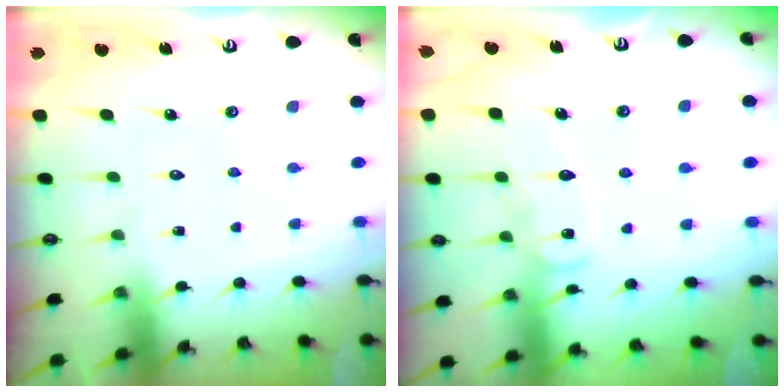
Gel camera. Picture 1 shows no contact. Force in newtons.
{"total": 10.3, "press": 10.2, "slide": 0.9}